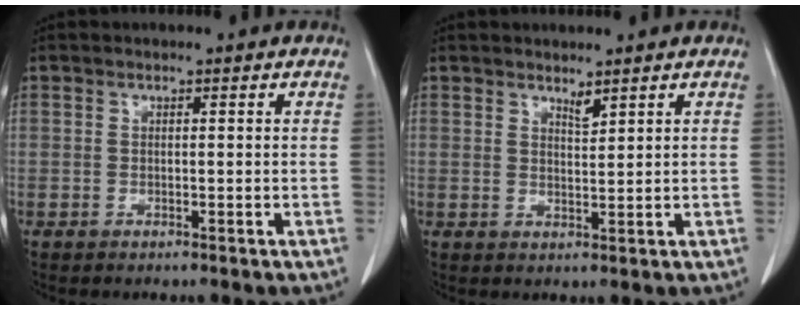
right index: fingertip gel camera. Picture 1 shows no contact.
{"total": 1.6, "force": [1.4, 0.1, 0.8], "torque": [-0.017, -0.008, 0.027]}